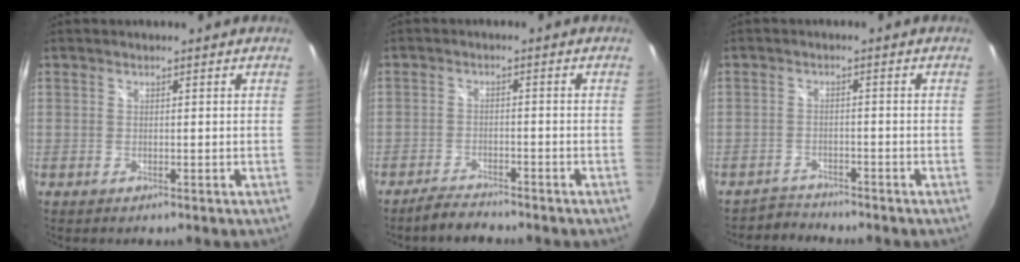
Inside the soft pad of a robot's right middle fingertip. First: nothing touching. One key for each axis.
{"total": 3.8, "fx": -3.5, "fy": 0.7, "fz": 1.1, "tx": -0.040, "ty": -0.003, "tz": -0.064}
{"total": 3.0, "fx": -2.9, "fy": 0.6, "fz": -0.5, "tx": -0.001, "ty": 0.004, "tz": -0.056}